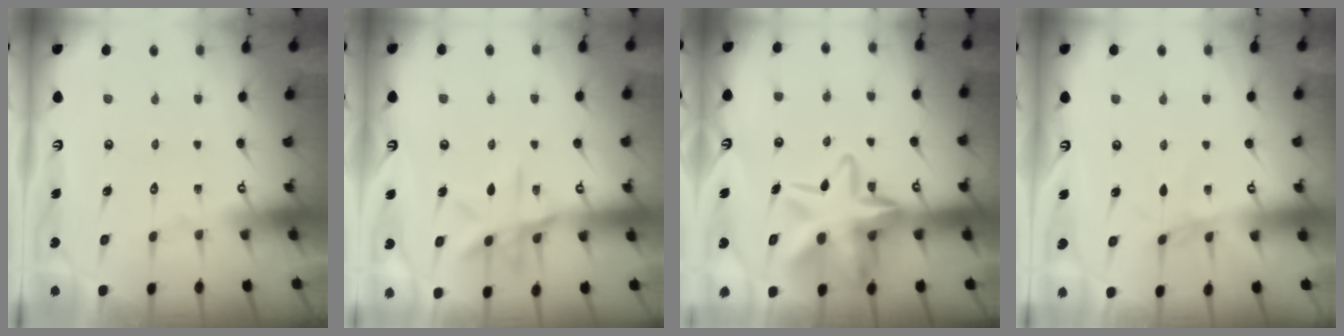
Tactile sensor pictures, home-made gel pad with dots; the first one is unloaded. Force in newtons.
{"total": 11.9, "press": 11.9, "slide": 0.8}
{"total": 17.9, "press": 17.8, "slide": 2.1}
{"total": 2.3, "press": 2.3, "slide": 0.4}